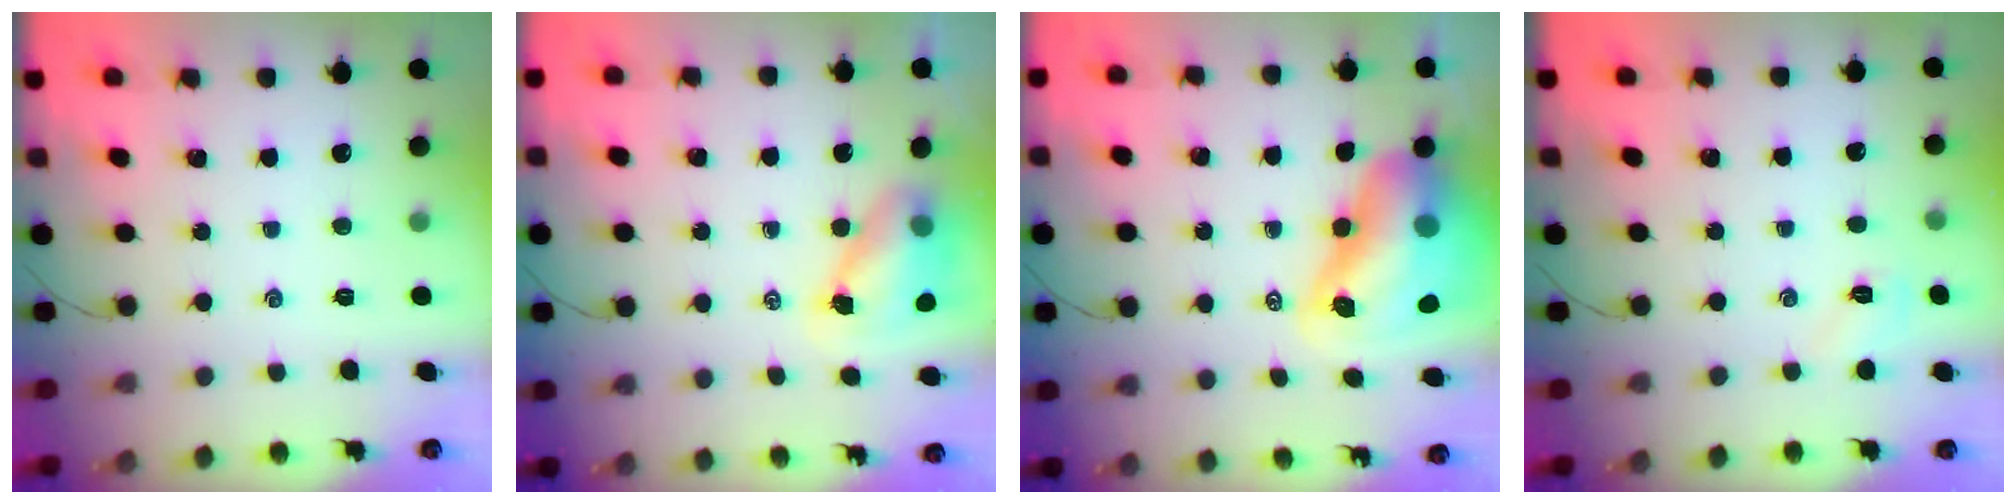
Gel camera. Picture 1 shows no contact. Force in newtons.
{"total": 8.1, "press": 8.0, "slide": 1.1}
{"total": 16.4, "press": 15.7, "slide": 4.8}
{"total": 4.1, "press": 3.9, "slide": 1.1}